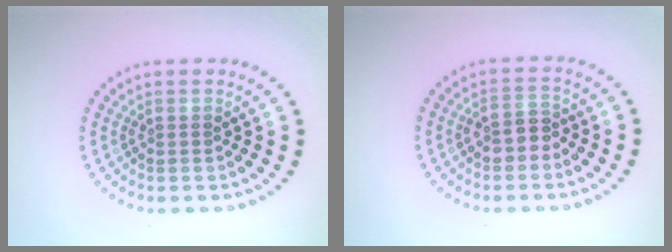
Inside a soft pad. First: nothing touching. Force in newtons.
{"total": 2.1, "press": 2.0, "slide": 0.8}